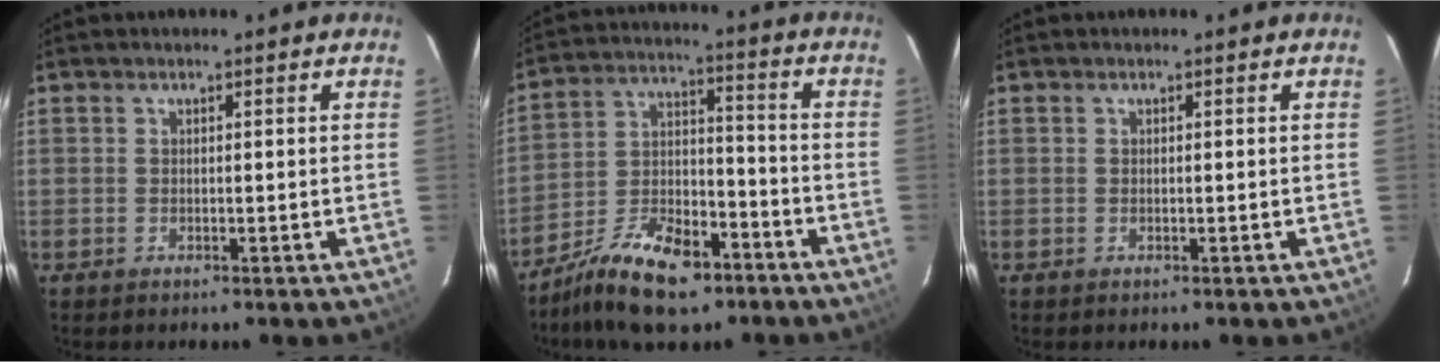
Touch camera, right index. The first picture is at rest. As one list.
[{"total": 15.5, "force": [-10.6, 6.8, 9.0], "torque": [-0.182, 0.005, -0.184]}, {"total": 0.0}]